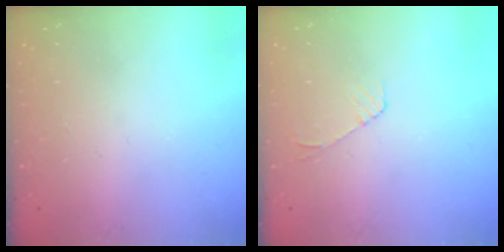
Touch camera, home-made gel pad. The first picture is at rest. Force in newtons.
{"total": 5.3, "press": 5.2, "slide": 0.5}